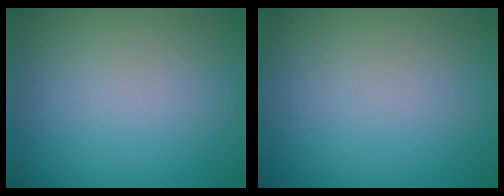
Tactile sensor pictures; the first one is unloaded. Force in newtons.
{"total": 0.0}